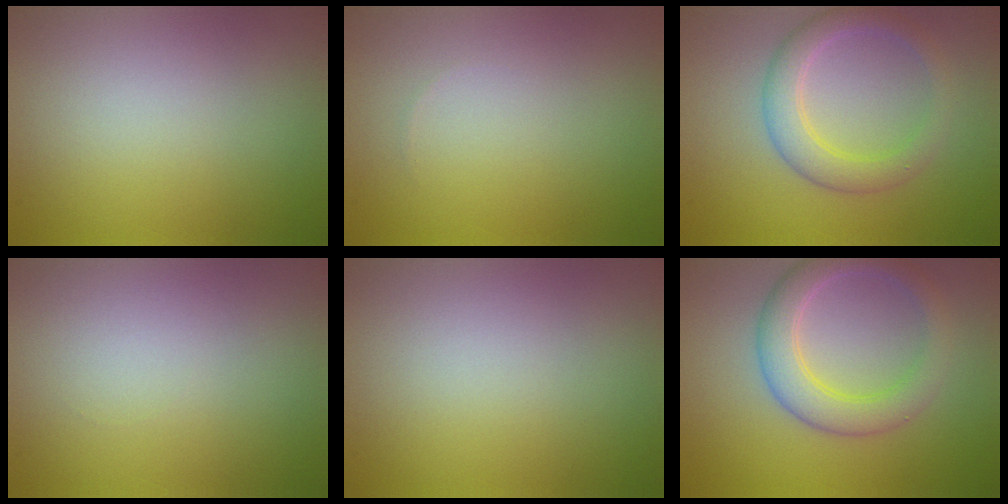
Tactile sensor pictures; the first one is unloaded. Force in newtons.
{"total": 0.0}
{"total": 3.5, "press": 3.5, "slide": 0.3}
{"total": 0.0}
{"total": 0.0}
{"total": 4.4, "press": 4.4, "slide": 0.2}